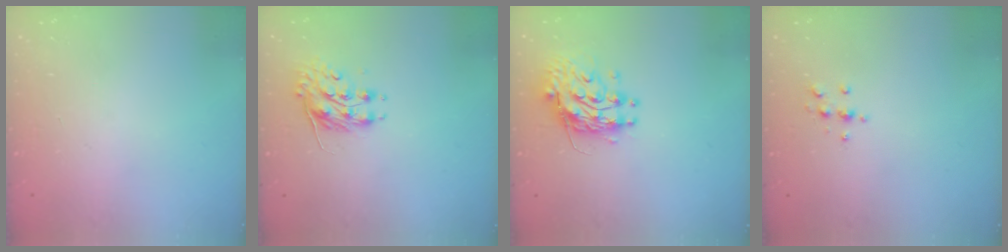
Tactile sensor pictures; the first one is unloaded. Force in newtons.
{"total": 8.0, "press": 8.0, "slide": 0.4}
{"total": 10.8, "press": 10.7, "slide": 0.9}
{"total": 5.4, "press": 5.2, "slide": 1.4}